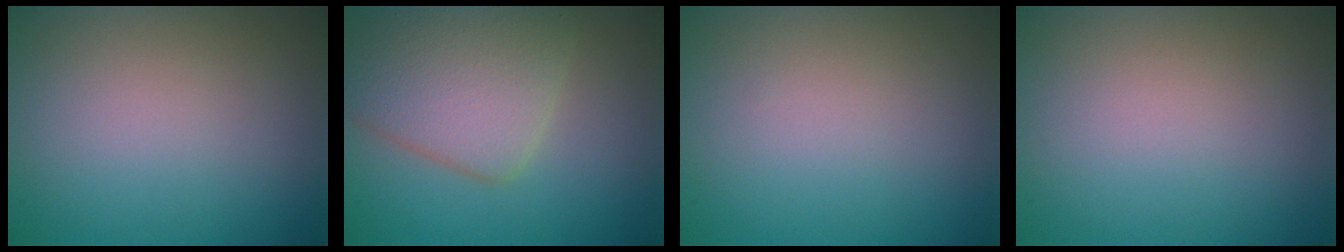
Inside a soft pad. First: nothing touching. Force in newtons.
{"total": 5.7, "press": 5.7, "slide": 0.3}
{"total": 0.0}
{"total": 0.0}